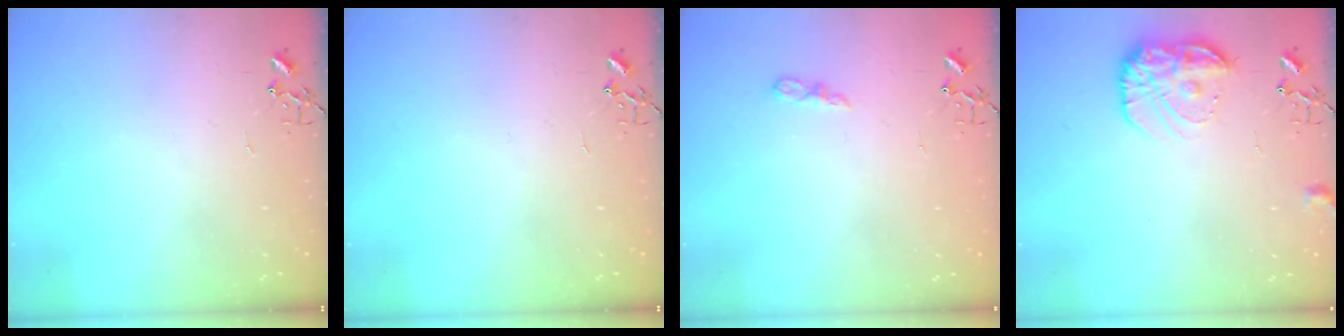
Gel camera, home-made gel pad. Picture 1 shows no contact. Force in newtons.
{"total": 0.0}
{"total": 5.0, "press": 5.0, "slide": 0.5}
{"total": 13.9, "press": 13.9, "slide": 1.0}